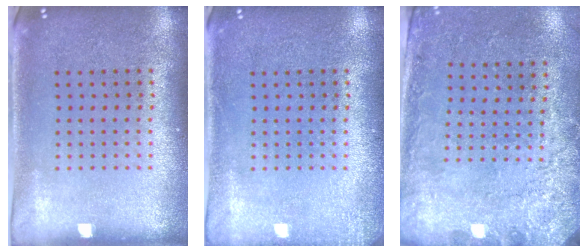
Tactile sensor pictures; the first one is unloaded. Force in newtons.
{"total": 1.4, "press": 1.4, "slide": 0.2}
{"total": 2.7, "press": 2.1, "slide": 1.6}